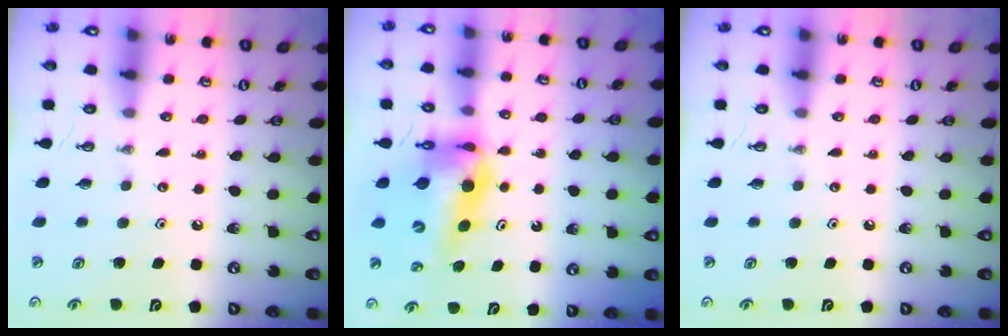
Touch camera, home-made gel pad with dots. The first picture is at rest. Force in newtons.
{"total": 12.0, "press": 11.6, "slide": 3.0}
{"total": 0.0}